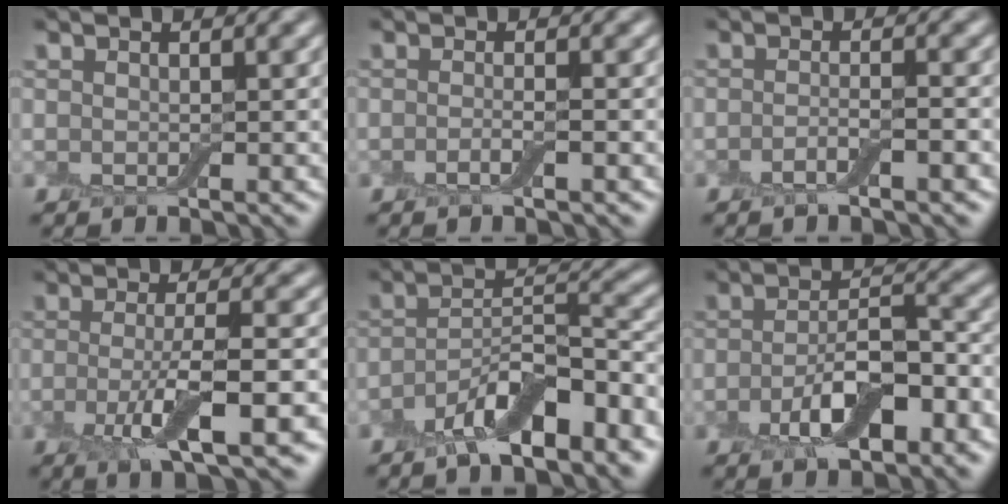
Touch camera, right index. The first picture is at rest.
{"total": 1.4, "force": [-0.6, 0.3, 1.2], "torque": [-0.022, -0.003, -0.015]}
{"total": 1.9, "force": [-1.0, 0.3, 1.5], "torque": [-0.027, 0.003, -0.023]}
{"total": 5.9, "force": [-1.7, 1.2, 5.5], "torque": [-0.101, -0.006, -0.032]}
{"total": 7.7, "force": [-4.5, 2.6, 5.7], "torque": [-0.095, 0.008, -0.078]}
{"total": 6.1, "force": [-2.5, 2.5, 4.9], "torque": [-0.092, 0.005, -0.046]}